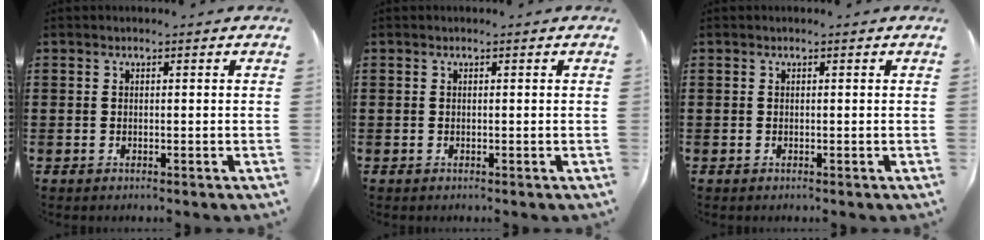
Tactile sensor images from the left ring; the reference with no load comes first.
{"total": 0.0}
{"total": 0.0}